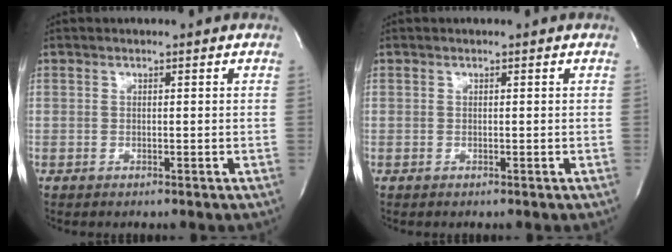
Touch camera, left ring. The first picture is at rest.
{"total": 0.0}